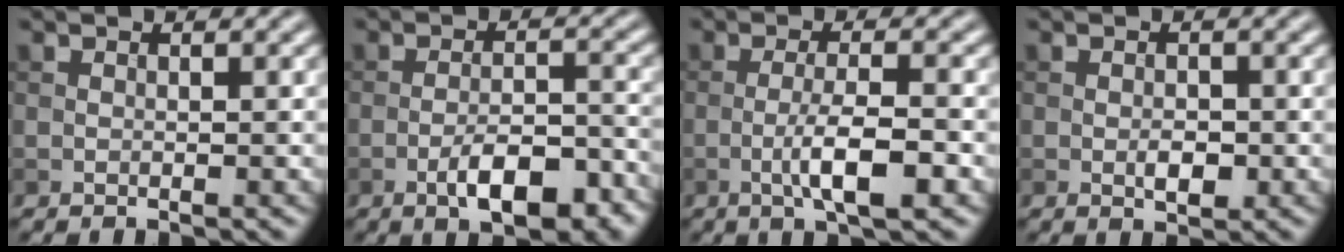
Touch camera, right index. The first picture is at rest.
{"total": 6.5, "force": [-3.3, 2.3, 5.1], "torque": [-0.083, 0.005, -0.049]}
{"total": 4.6, "force": [-1.6, 0.9, 4.2], "torque": [-0.075, 0.003, -0.031]}
{"total": 1.8, "force": [-0.5, 1.0, 1.5], "torque": [-0.023, 0.000, -0.009]}